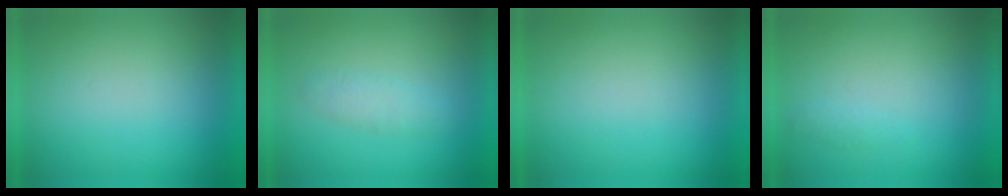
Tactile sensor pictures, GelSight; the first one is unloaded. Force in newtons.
{"total": 2.3}
{"total": 0.0}
{"total": 1.2}